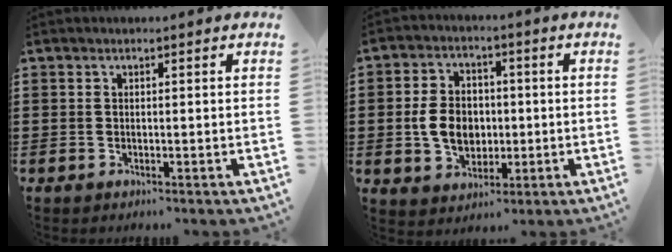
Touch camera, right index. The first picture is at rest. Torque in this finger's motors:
{"motor_torque": [1.89, 0.25, 0.70, 0.11]}